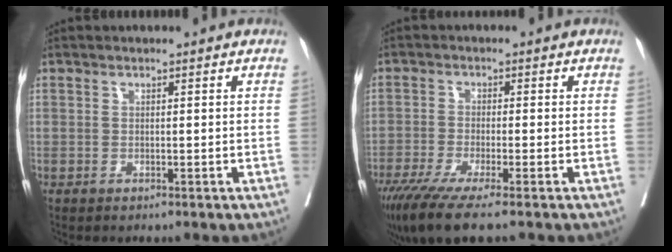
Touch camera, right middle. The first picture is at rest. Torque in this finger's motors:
{"motor_torque": [1.11, -1.03, 0.22, 0.10]}